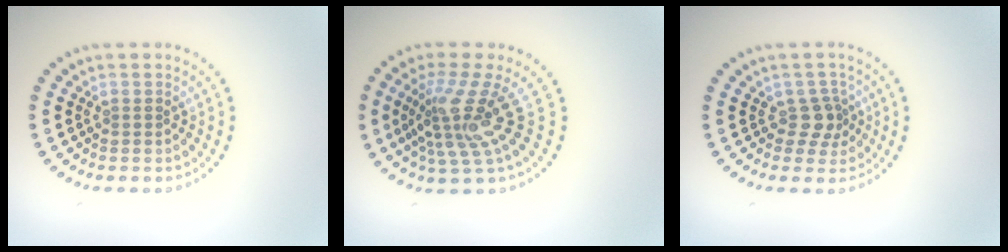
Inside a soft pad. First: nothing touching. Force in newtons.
{"total": 4.8, "press": 3.1, "slide": 3.7}
{"total": 2.0, "press": 1.6, "slide": 1.3}